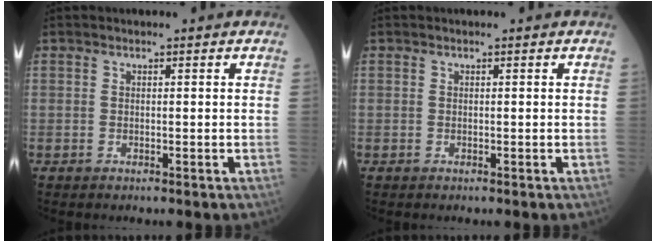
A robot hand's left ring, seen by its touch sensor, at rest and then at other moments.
{"total": 0.0}